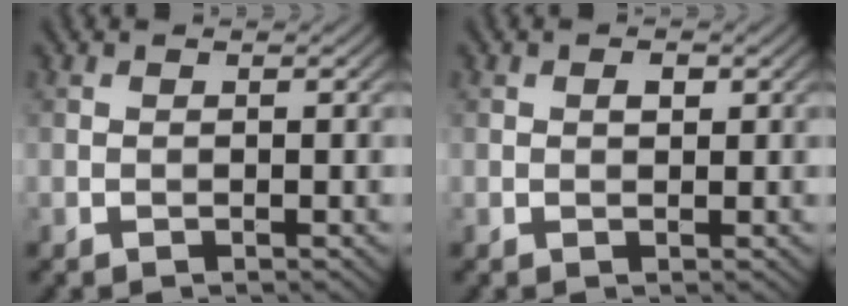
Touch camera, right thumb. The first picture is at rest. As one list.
[{"total": 1.0, "force": [0.3, 0.6, 0.8], "torque": [-0.012, 0.000, 0.005]}]